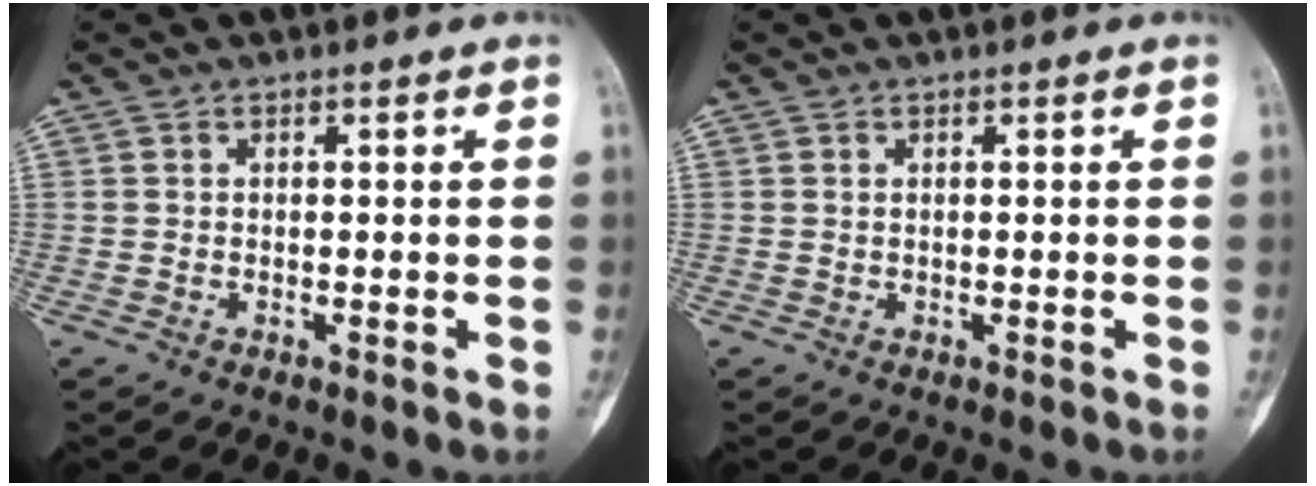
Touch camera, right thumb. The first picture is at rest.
{"total": 0.0}